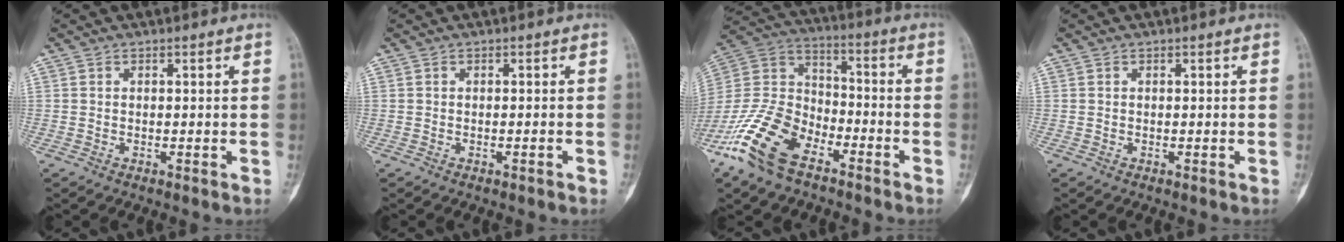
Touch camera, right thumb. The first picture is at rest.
{"total": 0.5, "force": [-0.4, 0.1, 0.4], "torque": [-0.013, 0.004, -0.002]}
{"total": 17.3, "force": [-10.7, 9.0, 10.2], "torque": [-0.208, 0.055, -0.211]}
{"total": 0.0}